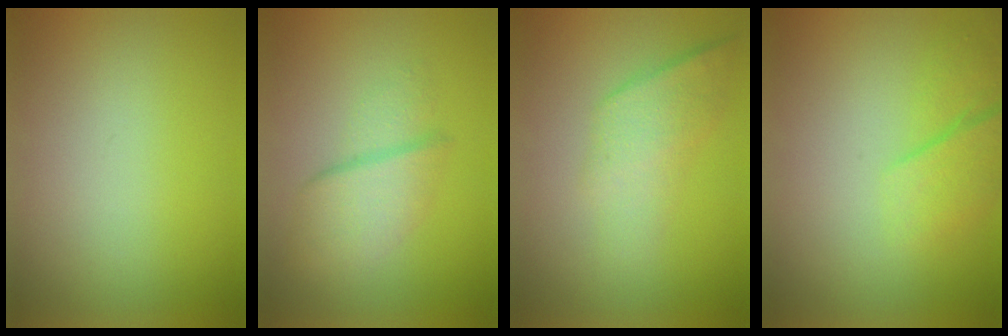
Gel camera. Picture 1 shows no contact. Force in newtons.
{"total": 2.7}
{"total": 2.2}
{"total": 2.2}